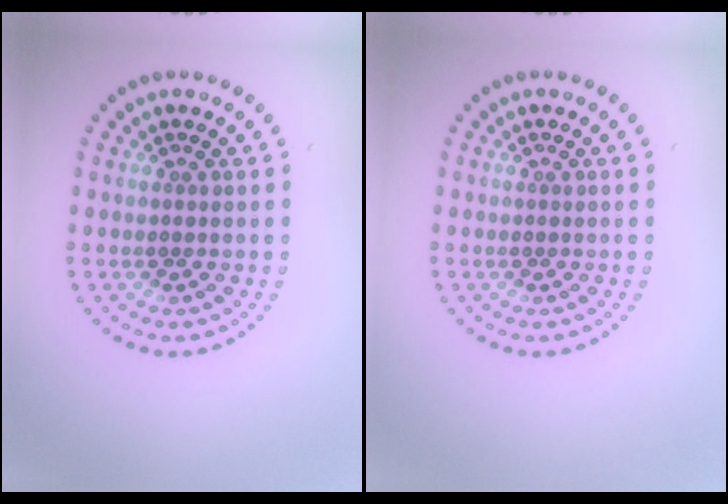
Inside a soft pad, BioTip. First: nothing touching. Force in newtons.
{"total": 0.0}